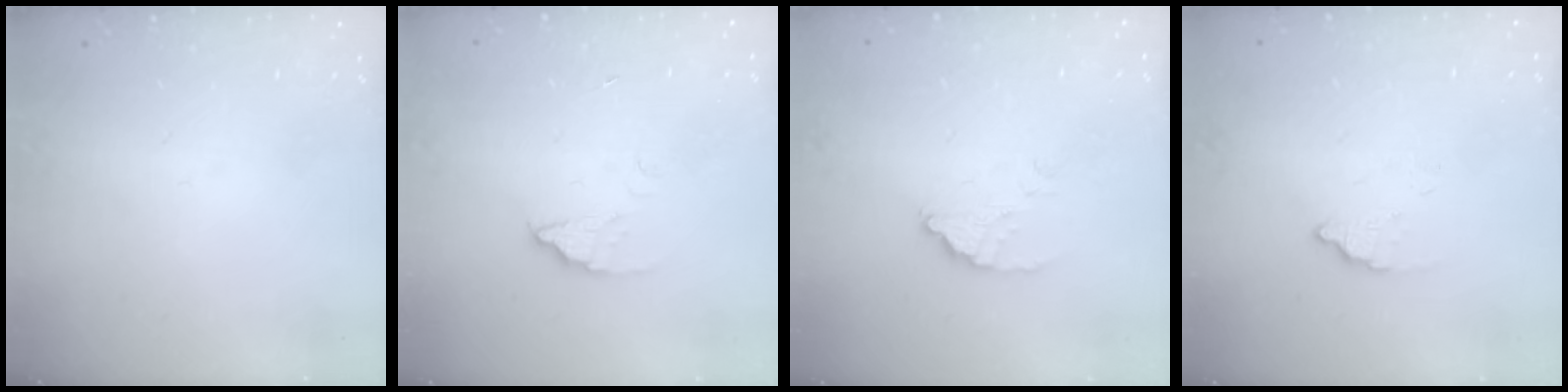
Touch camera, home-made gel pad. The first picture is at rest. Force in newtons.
{"total": 2.2, "press": 2.2, "slide": 0.1}
{"total": 2.3, "press": 2.3, "slide": 0.0}
{"total": 2.9, "press": 2.9, "slide": 0.1}